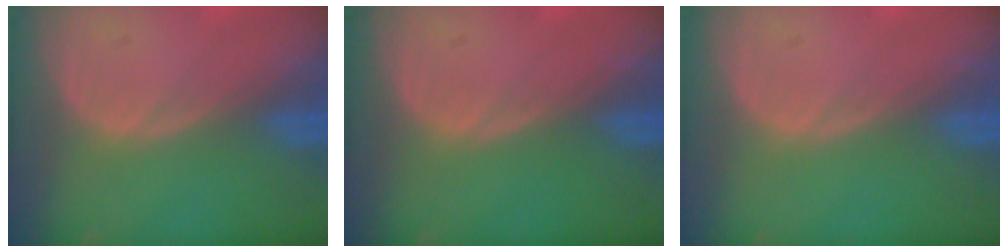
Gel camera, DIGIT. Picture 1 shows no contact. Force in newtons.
{"total": 0.0}
{"total": 0.0}